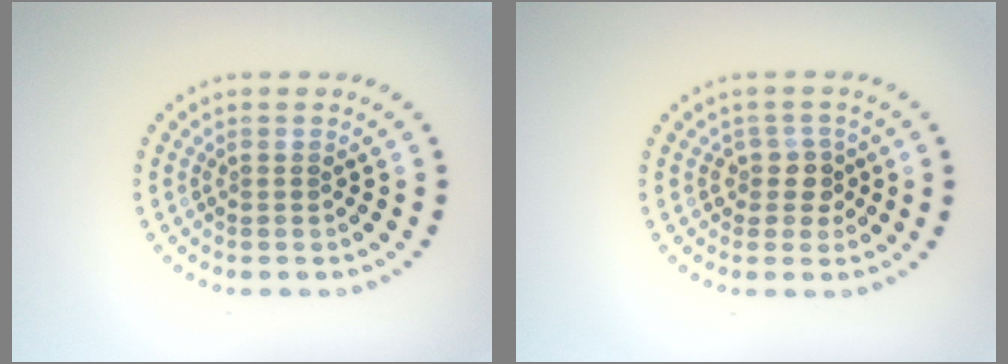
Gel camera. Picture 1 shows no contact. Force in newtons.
{"total": 2.1, "press": 1.7, "slide": 1.2}